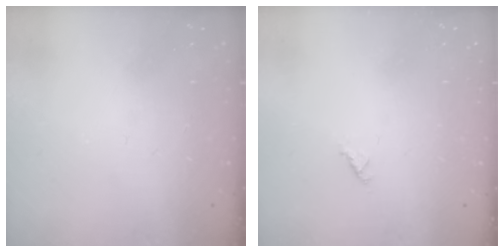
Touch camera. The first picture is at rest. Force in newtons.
{"total": 0.6, "press": 0.6, "slide": 0.2}